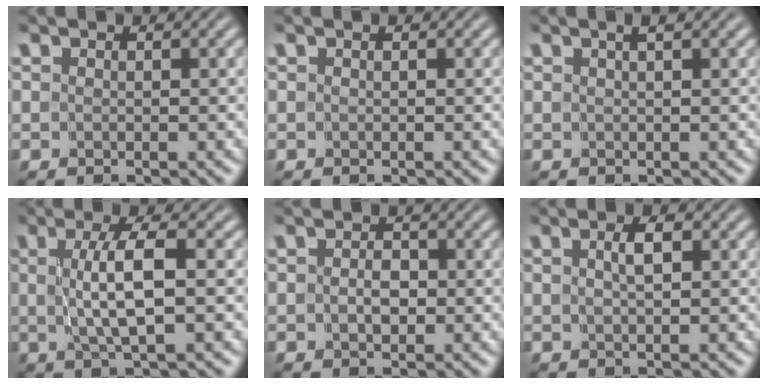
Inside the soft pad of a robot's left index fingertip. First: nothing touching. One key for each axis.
{"total": 0.0}
{"total": 2.0, "fx": 1.2, "fy": 0.4, "fz": 1.6, "tx": -0.008, "ty": -0.006, "tz": 0.008}
{"total": 4.0, "fx": 0.1, "fy": 0.6, "fz": 3.9, "tx": -0.076, "ty": 0.000, "tz": 0.006}
{"total": 1.3, "fx": -0.3, "fy": 0.8, "fz": 1.0, "tx": -0.017, "ty": -0.003, "tz": -0.004}
{"total": 1.4, "fx": 0.4, "fy": 0.2, "fz": 1.3, "tx": -0.021, "ty": 0.002, "tz": 0.007}